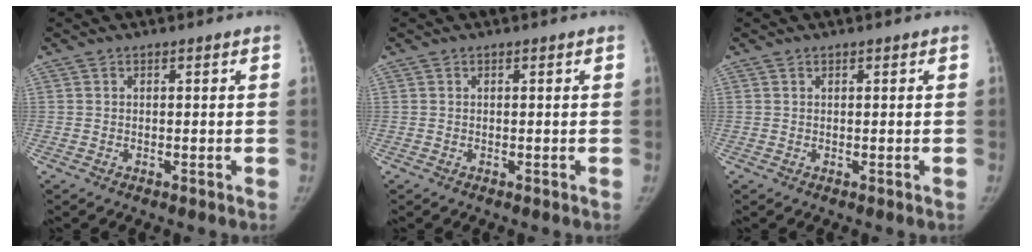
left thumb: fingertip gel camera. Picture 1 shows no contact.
{"total": 0.0}
{"total": 0.0}